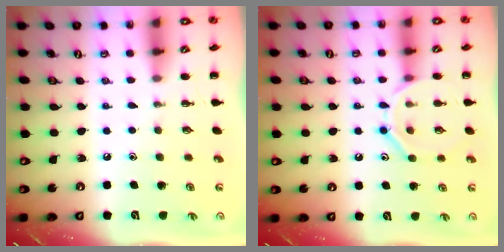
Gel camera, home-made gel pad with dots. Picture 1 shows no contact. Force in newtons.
{"total": 11.9, "press": 11.9, "slide": 0.6}